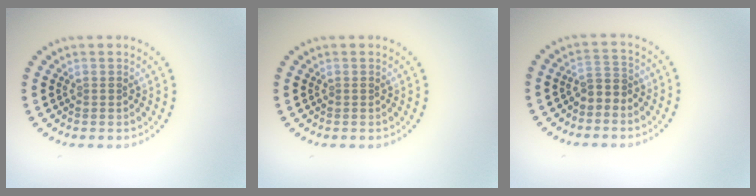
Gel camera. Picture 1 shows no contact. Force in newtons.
{"total": 0.0}
{"total": 1.9, "press": 1.6, "slide": 1.0}